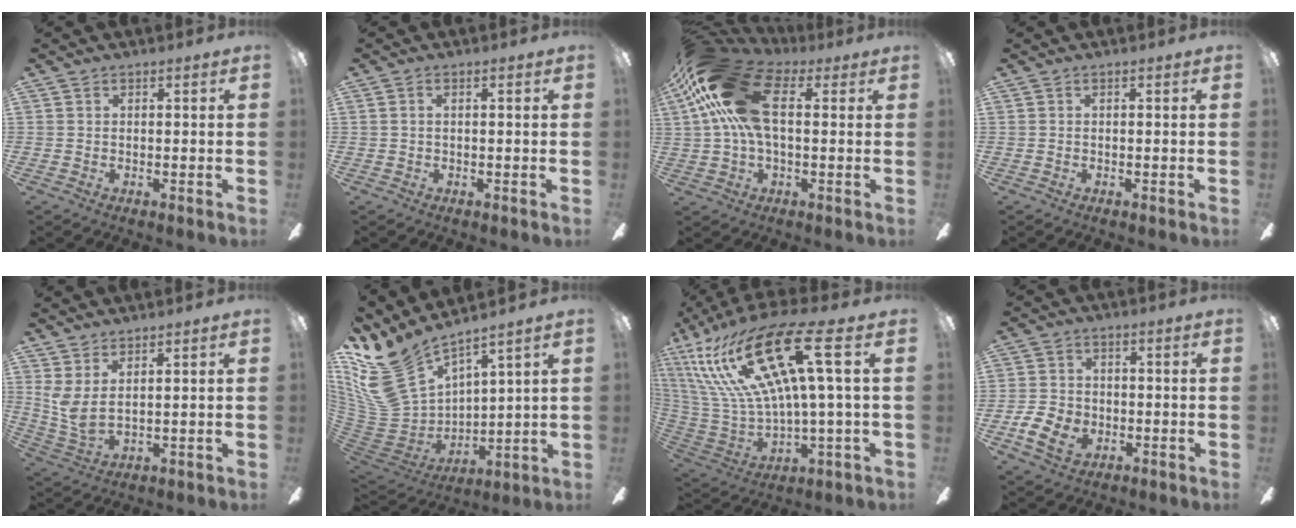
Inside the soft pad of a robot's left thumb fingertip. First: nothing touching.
{"total": 1.0, "force": [0.1, 0.4, 0.9], "torque": [-0.018, 0.003, 0.002]}
{"total": 21.9, "force": [5.8, 12.3, 17.2], "torque": [-0.365, 0.011, 0.097]}
{"total": 0.0}
{"total": 5.1, "force": [2.9, 1.8, 3.8], "torque": [-0.102, -0.034, 0.051]}
{"total": 16.7, "force": [11.3, 8.3, 9.1], "torque": [-0.231, -0.091, 0.205]}
{"total": 27.9, "force": [10.8, 8.3, 24.4], "torque": [-0.521, -0.053, 0.170]}
{"total": 8.4, "force": [-2.7, 6.4, 4.7], "torque": [-0.100, 0.013, -0.049]}